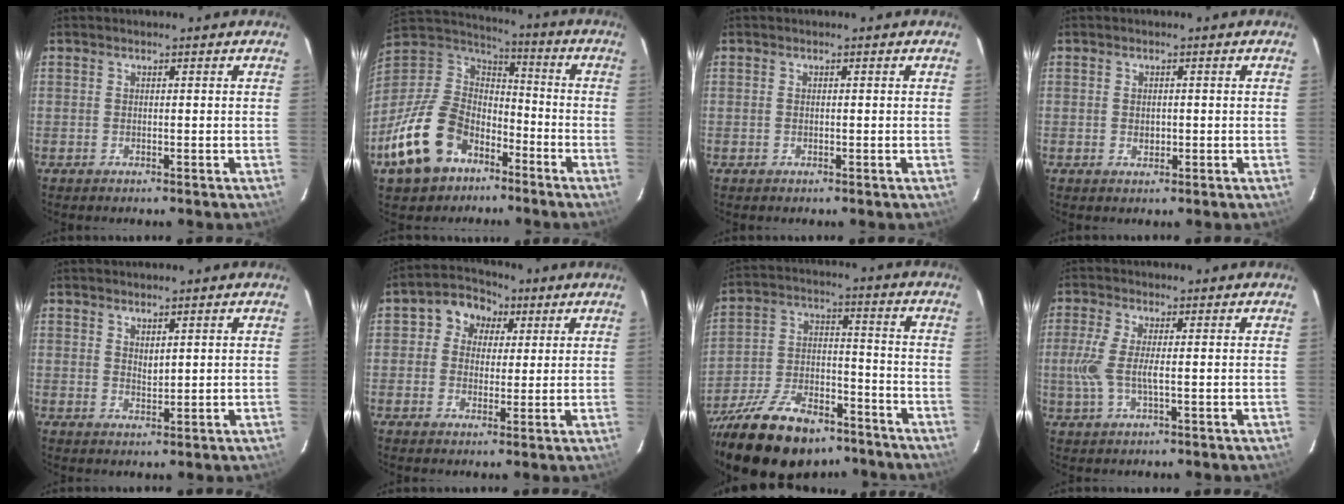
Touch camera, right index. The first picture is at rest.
{"total": 18.8, "force": [-10.3, 12.8, 9.2], "torque": [-0.225, 0.012, -0.166]}
{"total": 0.0}
{"total": 1.6, "force": [-0.2, 1.3, 0.9], "torque": [-0.014, 0.002, -0.002]}
{"total": 1.9, "force": [1.2, 0.9, 1.2], "torque": [-0.019, -0.002, 0.022]}
{"total": 6.7, "force": [1.9, 6.1, 2.2], "torque": [-0.034, 0.024, 0.022]}
{"total": 22.2, "force": [-16.5, 9.5, 11.4], "torque": [-0.227, -0.011, -0.259]}
{"total": 5.7, "force": [-0.4, 1.0, 5.6], "torque": [-0.128, -0.003, -0.009]}